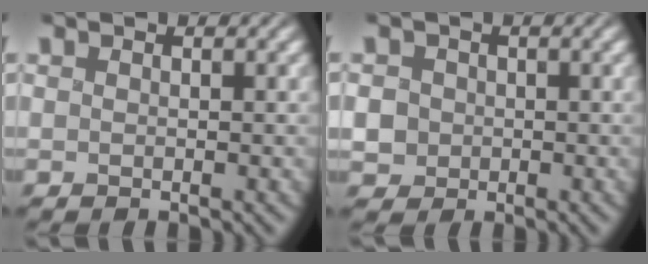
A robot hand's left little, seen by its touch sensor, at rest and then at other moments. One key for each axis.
{"total": 3.3, "fx": -0.2, "fy": 3.1, "fz": 1.2, "tx": -0.025, "ty": 0.004, "tz": -0.011}